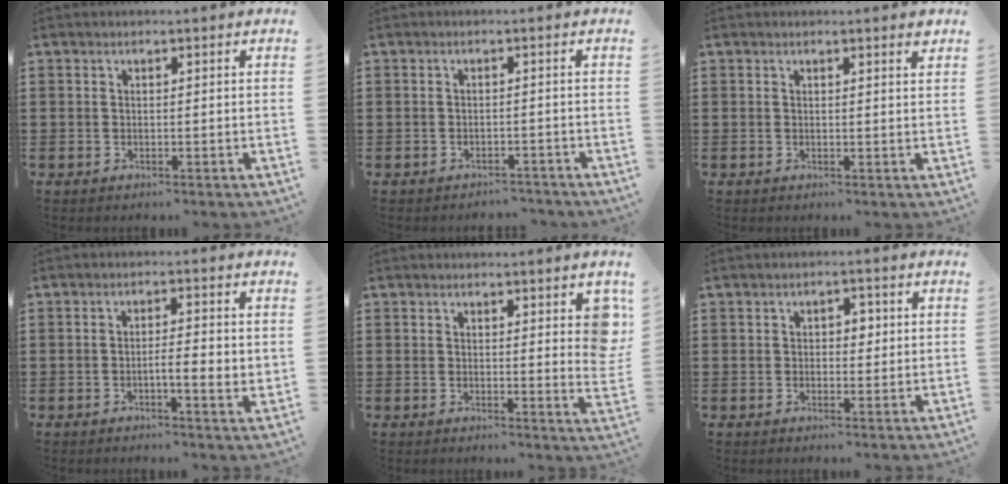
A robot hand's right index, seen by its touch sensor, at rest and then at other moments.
{"total": 2.0, "force": [-1.9, 0.5, -0.1], "torque": [-0.005, 0.001, -0.044]}
{"total": 0.7, "force": [0.5, 0.0, 0.5], "torque": [-0.010, 0.000, 0.010]}
{"total": 3.9, "force": [-0.8, 0.6, 3.8], "torque": [-0.065, 0.000, -0.015]}
{"total": 3.3, "force": [1.8, 1.2, 2.5], "torque": [-0.030, -0.003, 0.029]}
{"total": 2.0, "force": [0.2, 1.3, 1.5], "torque": [-0.023, 0.005, -0.001]}